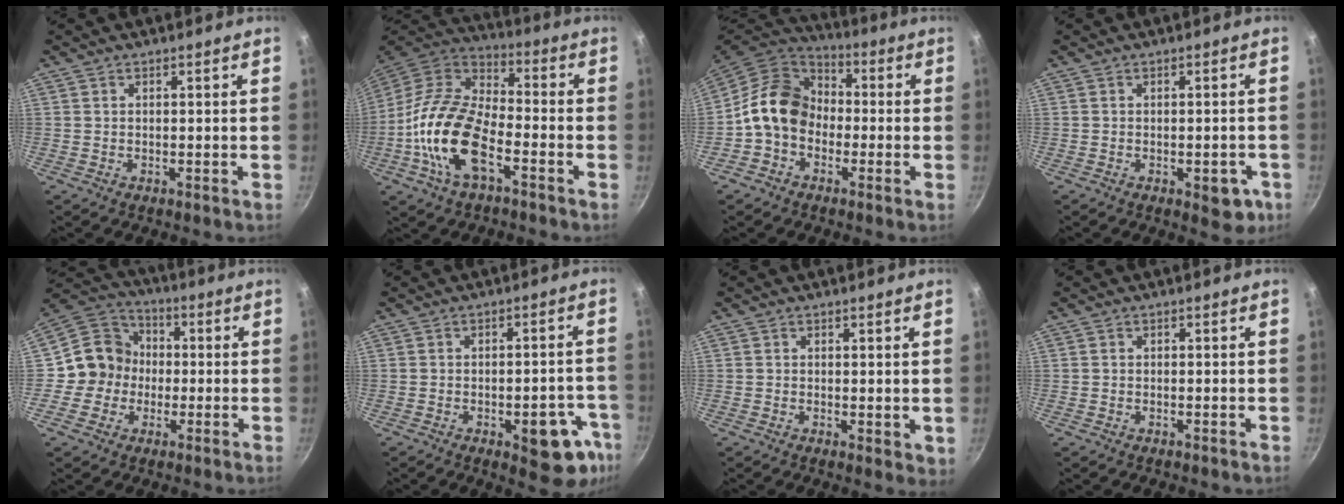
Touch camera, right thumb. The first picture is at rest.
{"total": 18.2, "force": [-6.3, 9.3, 14.4], "torque": [-0.258, 0.038, -0.135]}
{"total": 12.9, "force": [-1.7, 10.4, 7.4], "torque": [-0.091, 0.040, -0.053]}
{"total": 5.4, "force": [-2.0, 2.8, 4.1], "torque": [-0.024, 0.013, -0.019]}
{"total": 10.3, "force": [-1.2, 9.9, 2.8], "torque": [-0.004, 0.032, -0.044]}
{"total": 11.8, "force": [-4.8, 5.3, 9.3], "torque": [-0.056, 0.026, -0.056]}
{"total": 2.4, "force": [0.7, 1.4, 1.8], "torque": [-0.023, -0.004, 0.010]}
{"total": 0.0}